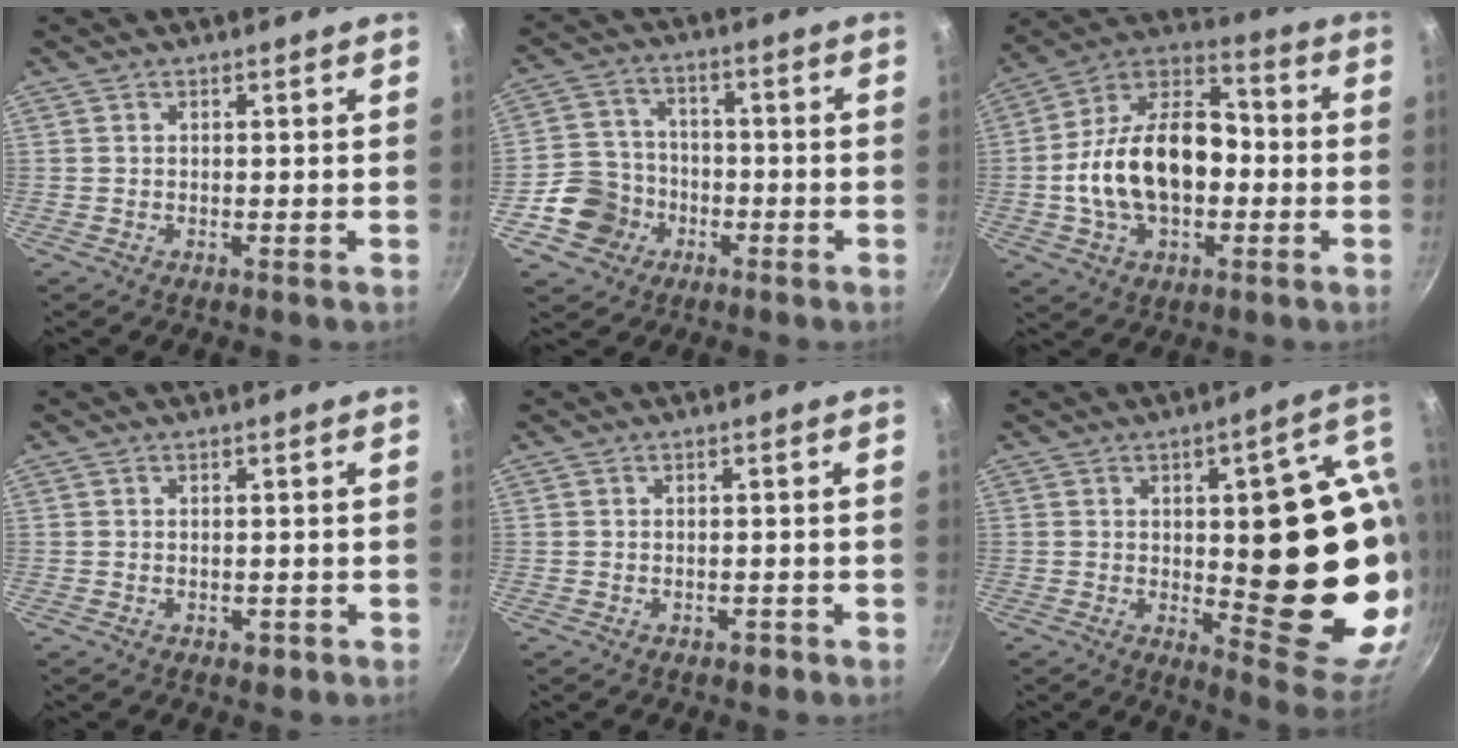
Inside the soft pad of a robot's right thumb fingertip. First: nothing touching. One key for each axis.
{"total": 9.5, "fx": -3.8, "fy": 8.2, "fz": 2.8, "tx": -0.027, "ty": 0.037, "tz": -0.076}
{"total": 19.8, "fx": -2.2, "fy": 12.6, "fz": 15.1, "tx": -0.240, "ty": 0.047, "tz": -0.051}
{"total": 1.8, "fx": -0.8, "fy": 1.2, "fz": 1.2, "tx": -0.016, "ty": 0.001, "tz": -0.008}
{"total": 1.6, "fx": -0.9, "fy": 0.9, "fz": 0.9, "tx": -0.011, "ty": 0.008, "tz": -0.009}
{"total": 24.7, "fx": 0.0, "fy": 9.4, "fz": 22.8, "tx": -0.241, "ty": -0.014, "tz": 0.011}